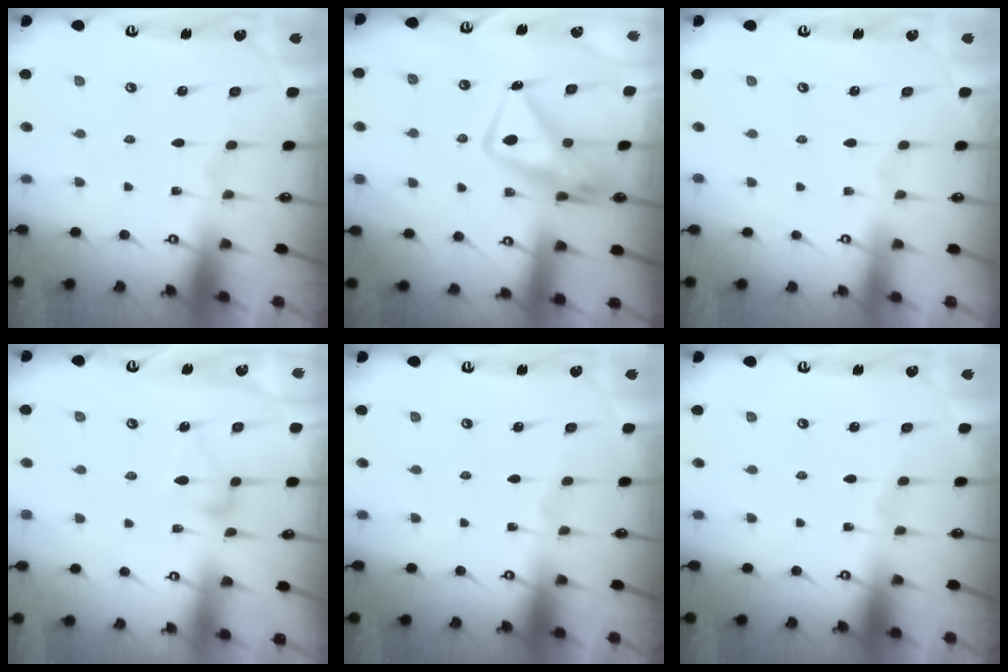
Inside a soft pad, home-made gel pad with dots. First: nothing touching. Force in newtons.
{"total": 12.3, "press": 12.2, "slide": 1.4}
{"total": 3.9, "press": 3.9, "slide": 0.1}
{"total": 6.6, "press": 6.6, "slide": 0.3}
{"total": 0.0}
{"total": 0.0}